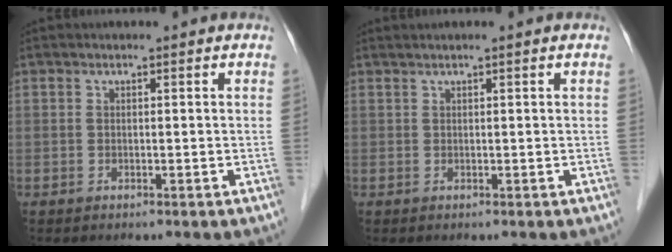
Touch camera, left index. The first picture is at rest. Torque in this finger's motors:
{"motor_torque": [0.18, -0.08, -0.04, 0.00]}